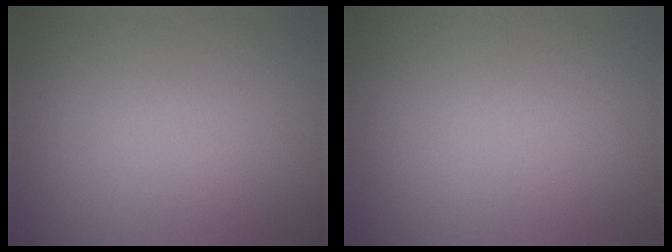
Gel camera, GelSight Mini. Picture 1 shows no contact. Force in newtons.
{"total": 0.0}